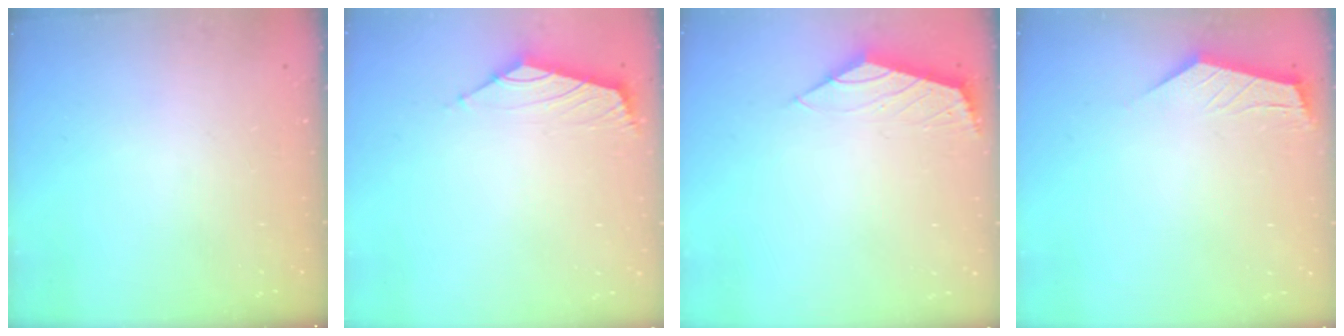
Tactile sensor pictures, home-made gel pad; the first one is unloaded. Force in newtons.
{"total": 1.6, "press": 1.5, "slide": 0.7}
{"total": 2.1, "press": 2.0, "slide": 0.6}
{"total": 1.7, "press": 1.7, "slide": 0.1}